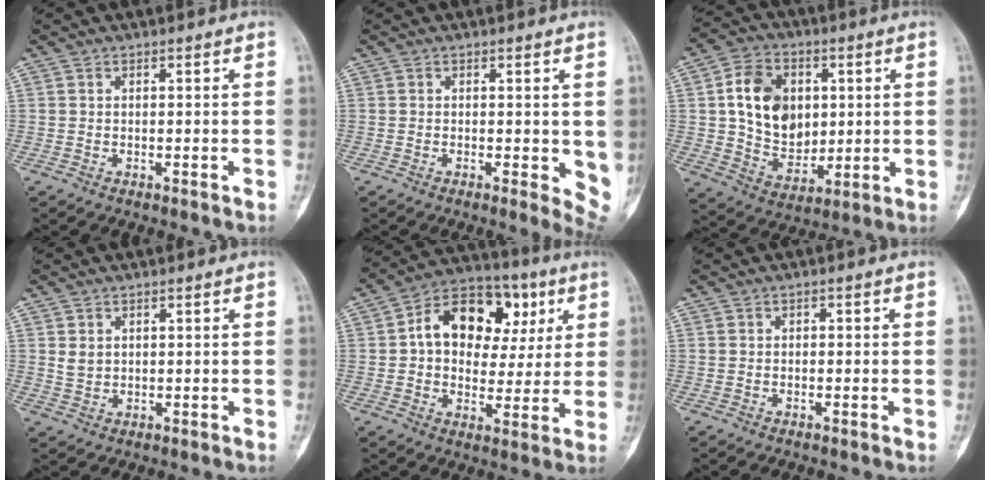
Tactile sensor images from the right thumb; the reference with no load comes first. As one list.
[{"total": 4.8, "force": [0.1, 2.0, 4.4], "torque": [-0.036, -0.010, -0.001]}, {"total": 14.9, "force": [2.7, 11.1, 9.6], "torque": [-0.124, -0.010, 0.053]}, {"total": 2.1, "force": [0.7, 1.7, 1.0], "torque": [-0.015, -0.004, 0.021]}, {"total": 17.6, "force": [4.4, 12.3, 11.7], "torque": [-0.131, 0.020, 0.064]}, {"total": 0.5, "force": [-0.1, 0.4, 0.3], "torque": [0.000, 0.000, -0.004]}]